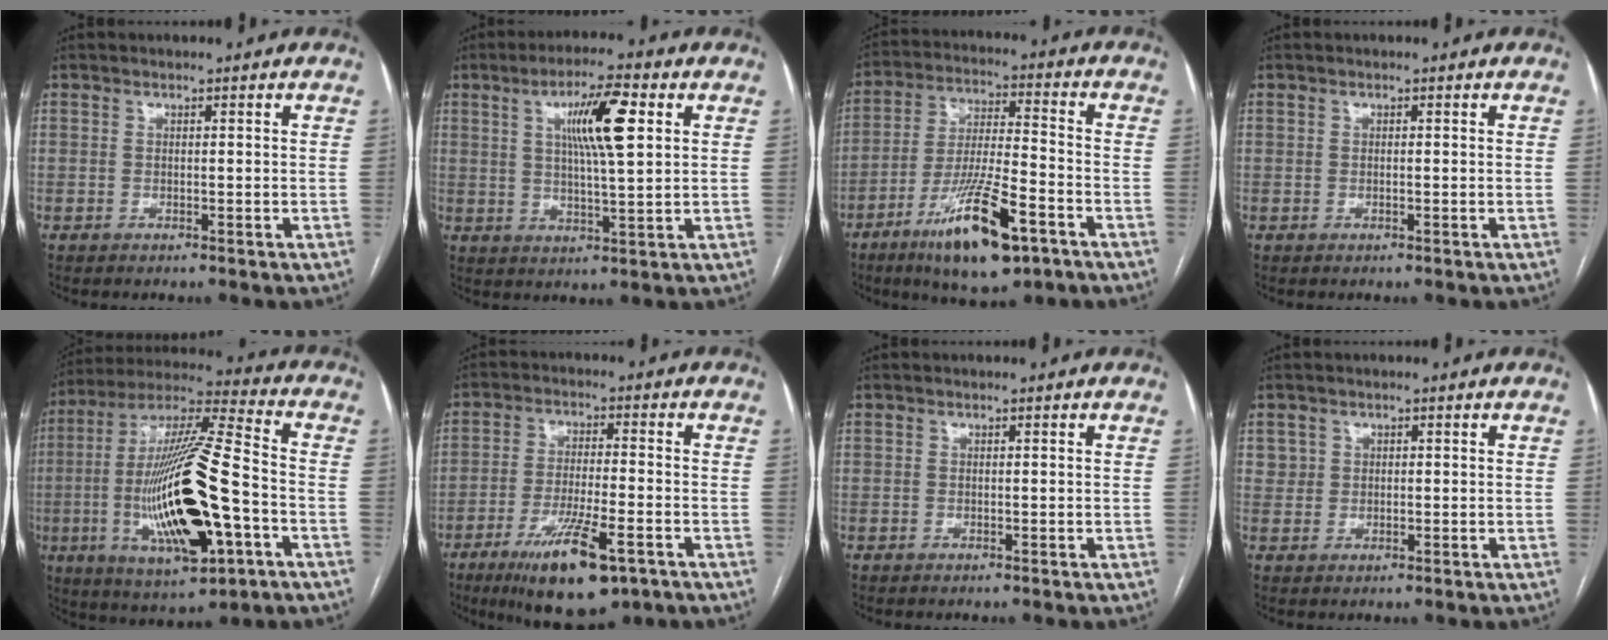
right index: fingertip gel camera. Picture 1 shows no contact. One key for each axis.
{"total": 9.8, "fx": 3.1, "fy": 1.1, "fz": 9.2, "tx": -0.160, "ty": 0.009, "tz": 0.052}
{"total": 15.4, "fx": -8.4, "fy": 2.9, "fz": 12.6, "tx": -0.235, "ty": -0.020, "tz": -0.141}
{"total": 0.0}
{"total": 23.4, "fx": -5.4, "fy": 4.4, "fz": 22.3, "tx": -0.455, "ty": -0.018, "tz": -0.087}
{"total": 12.9, "fx": -7.1, "fy": 2.6, "fz": 10.4, "tx": -0.183, "ty": -0.025, "tz": -0.111}
{"total": 0.0}
{"total": 2.0, "fx": 0.7, "fy": 1.9, "fz": 0.1, "tx": 0.012, "ty": 0.004, "tz": 0.008}